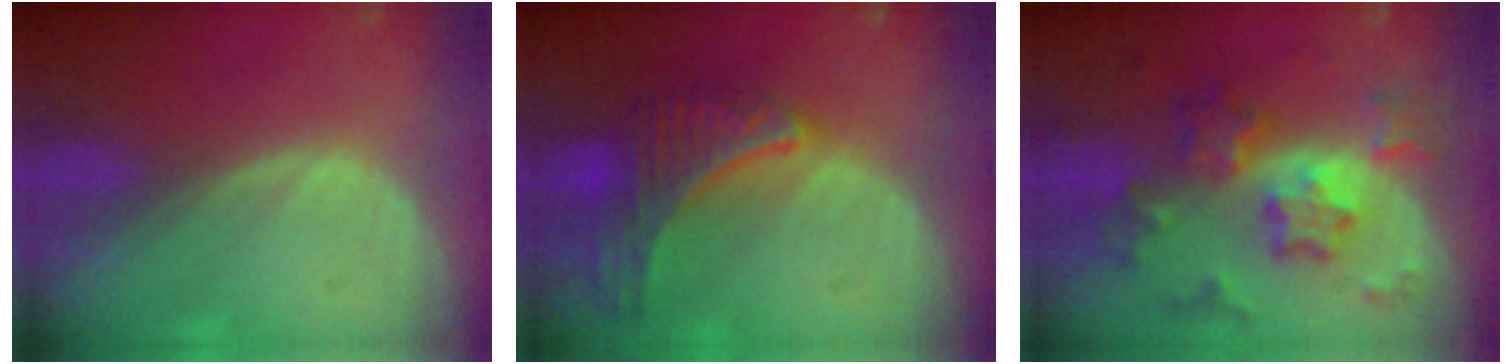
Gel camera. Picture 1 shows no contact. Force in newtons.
{"total": 9.2, "press": 8.1, "slide": 4.4}
{"total": 9.2, "press": 9.2, "slide": 0.8}